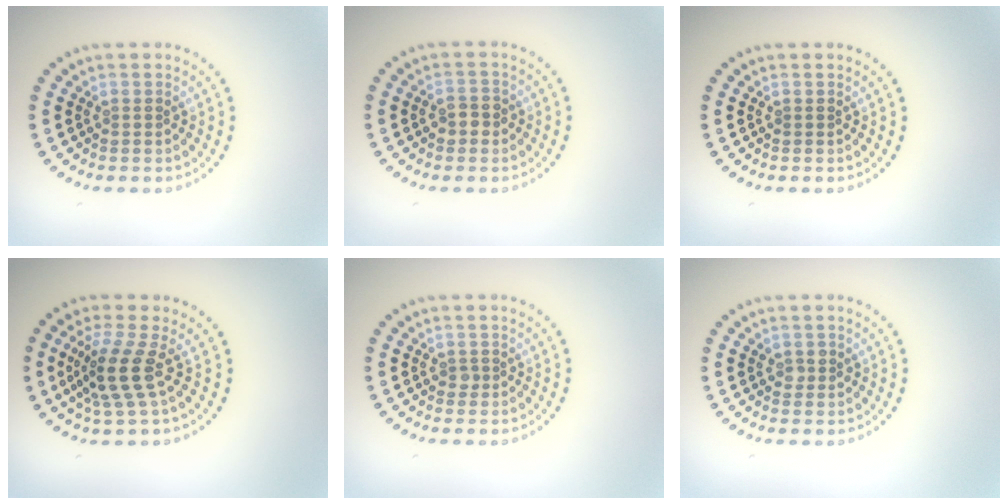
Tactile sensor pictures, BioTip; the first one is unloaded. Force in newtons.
{"total": 1.7, "press": 1.6, "slide": 0.4}
{"total": 0.0}
{"total": 3.7, "press": 2.8, "slide": 2.5}
{"total": 0.6, "press": 0.5, "slide": 0.3}
{"total": 1.0, "press": 0.9, "slide": 0.1}